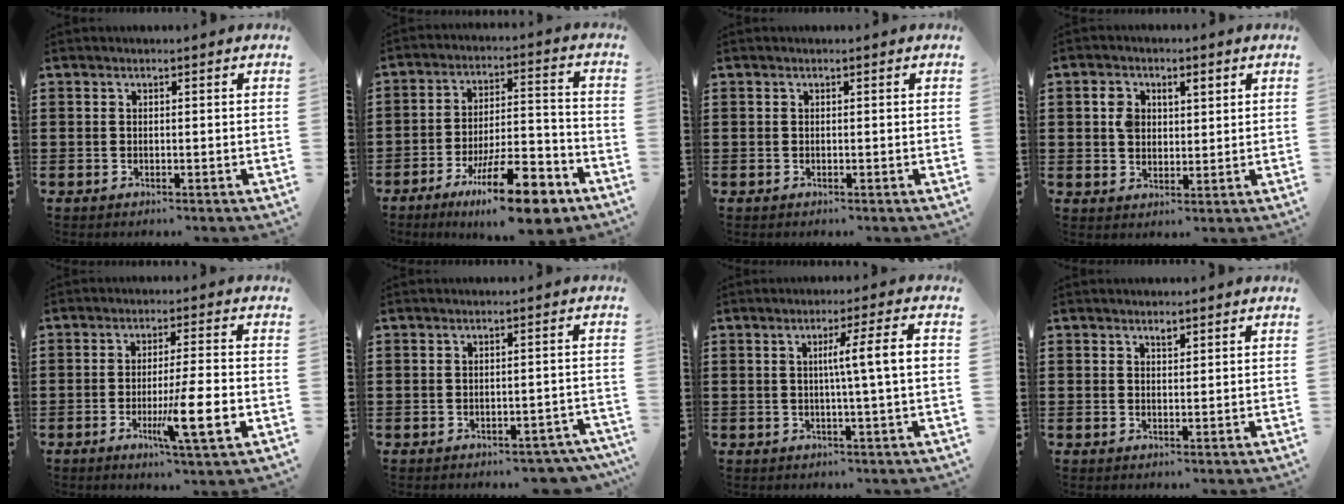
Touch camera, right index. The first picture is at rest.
{"total": 13.8, "force": [-9.1, 3.3, 9.8], "torque": [-0.161, 0.036, -0.157]}
{"total": 0.0}
{"total": 3.7, "force": [1.0, 2.8, 2.3], "torque": [-0.055, 0.013, 0.016]}
{"total": 9.4, "force": [-3.0, 0.9, 8.9], "torque": [-0.154, -0.013, -0.050]}
{"total": 2.4, "force": [-2.3, 0.4, 0.6], "torque": [-0.013, 0.000, -0.048]}
{"total": 6.2, "force": [0.3, -0.6, 6.2], "torque": [-0.105, -0.008, -0.005]}
{"total": 1.1, "force": [0.9, 0.5, 0.5], "torque": [-0.013, 0.002, 0.017]}